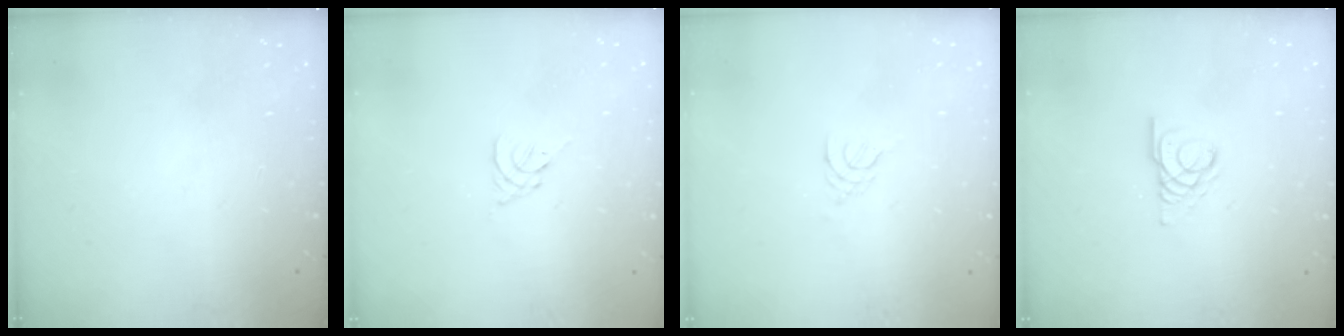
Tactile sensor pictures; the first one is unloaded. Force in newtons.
{"total": 1.8, "press": 1.7, "slide": 0.5}
{"total": 1.2, "press": 1.2, "slide": 0.3}
{"total": 4.1, "press": 4.1, "slide": 0.4}